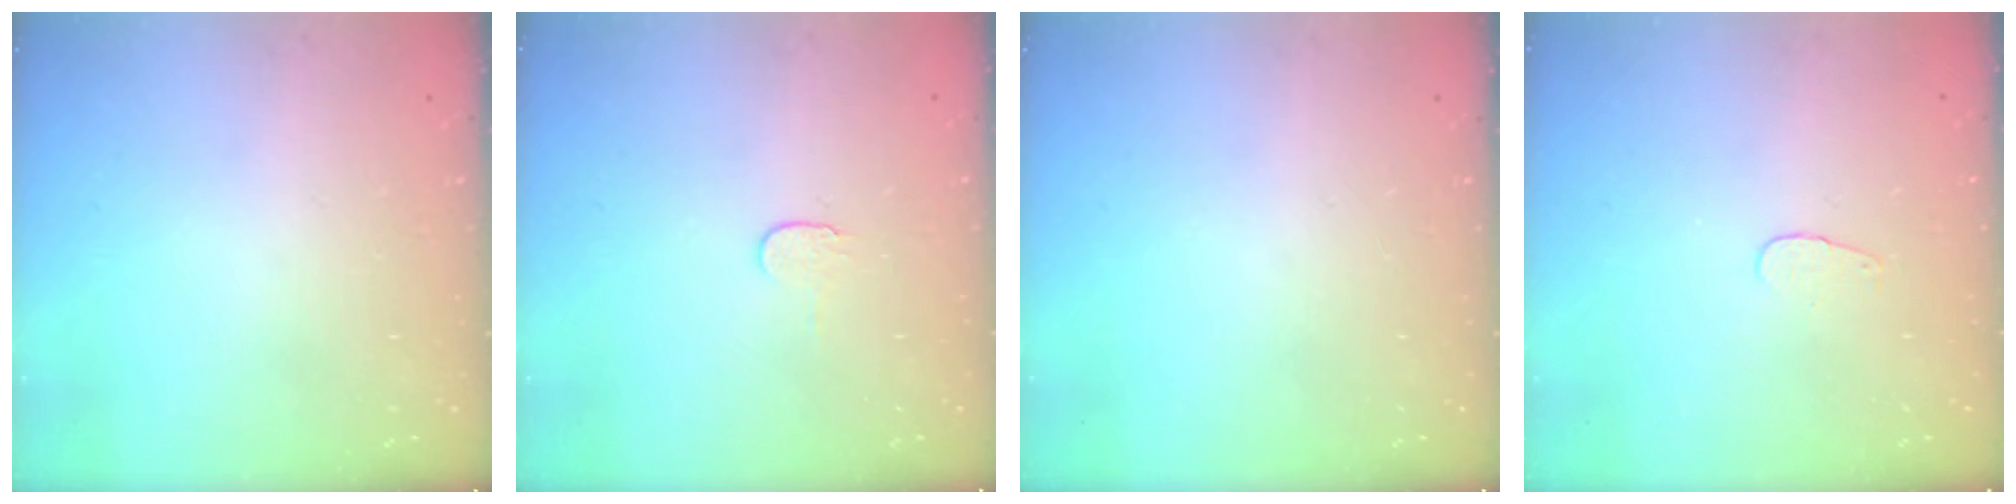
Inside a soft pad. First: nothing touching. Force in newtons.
{"total": 4.0, "press": 3.9, "slide": 0.5}
{"total": 0.0}
{"total": 3.2, "press": 3.2, "slide": 0.3}